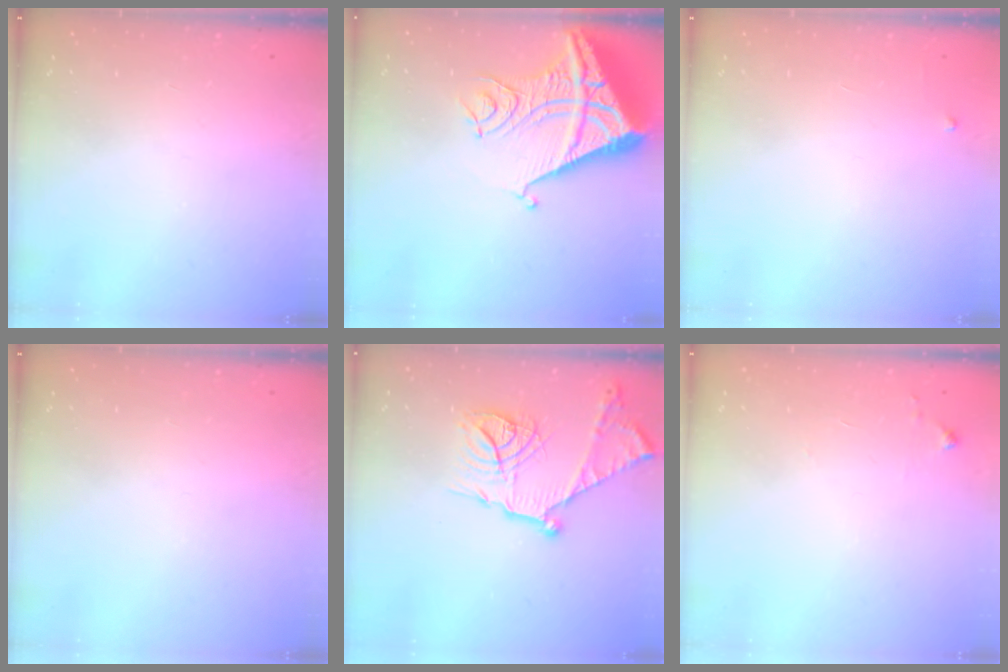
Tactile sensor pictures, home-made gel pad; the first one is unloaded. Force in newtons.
{"total": 15.2, "press": 15.1, "slide": 1.8}
{"total": 2.6, "press": 2.6, "slide": 0.4}
{"total": 0.0}
{"total": 19.7, "press": 19.6, "slide": 1.7}
{"total": 4.7, "press": 4.7, "slide": 0.6}